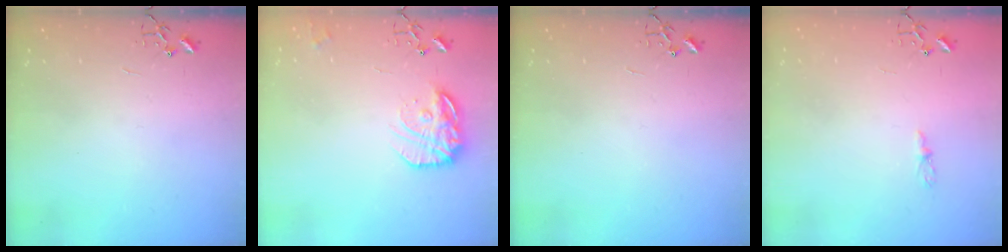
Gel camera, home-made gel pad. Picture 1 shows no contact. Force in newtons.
{"total": 16.0, "press": 15.9, "slide": 1.3}
{"total": 0.0}
{"total": 4.4, "press": 4.3, "slide": 0.5}